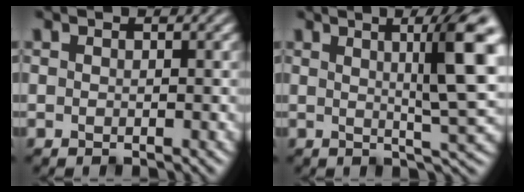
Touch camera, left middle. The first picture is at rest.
{"total": 8.7, "force": [2.4, 1.3, 8.3], "torque": [-0.096, 0.008, 0.034]}